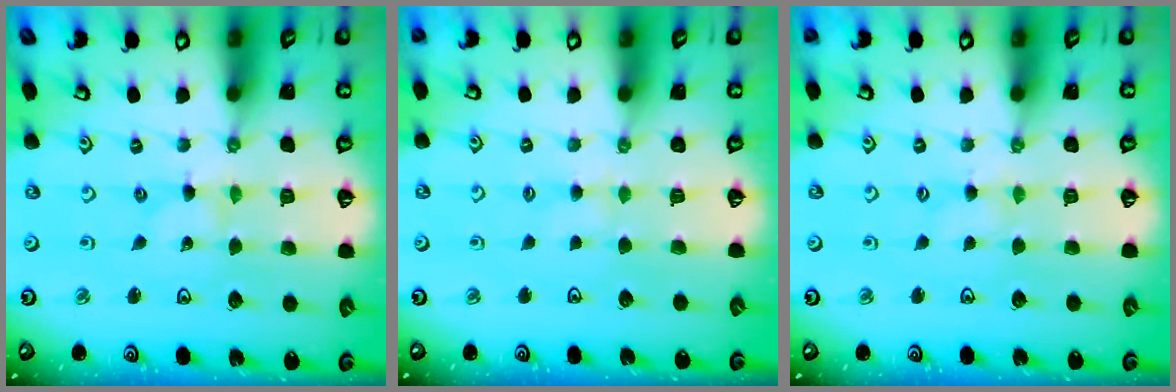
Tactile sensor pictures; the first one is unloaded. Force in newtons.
{"total": 2.0, "press": 1.9, "slide": 0.4}
{"total": 1.3, "press": 1.3, "slide": 0.3}